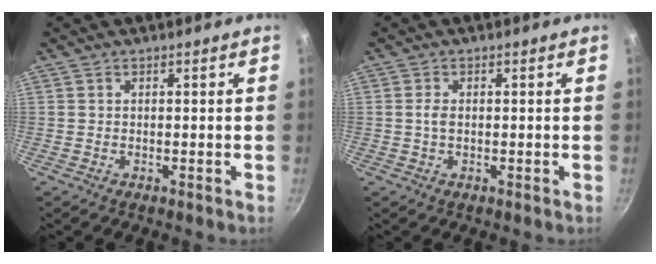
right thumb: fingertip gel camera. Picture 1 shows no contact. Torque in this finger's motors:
{"motor_torque": [0.41, 0.70, 0.58, 0.05, 0.05]}